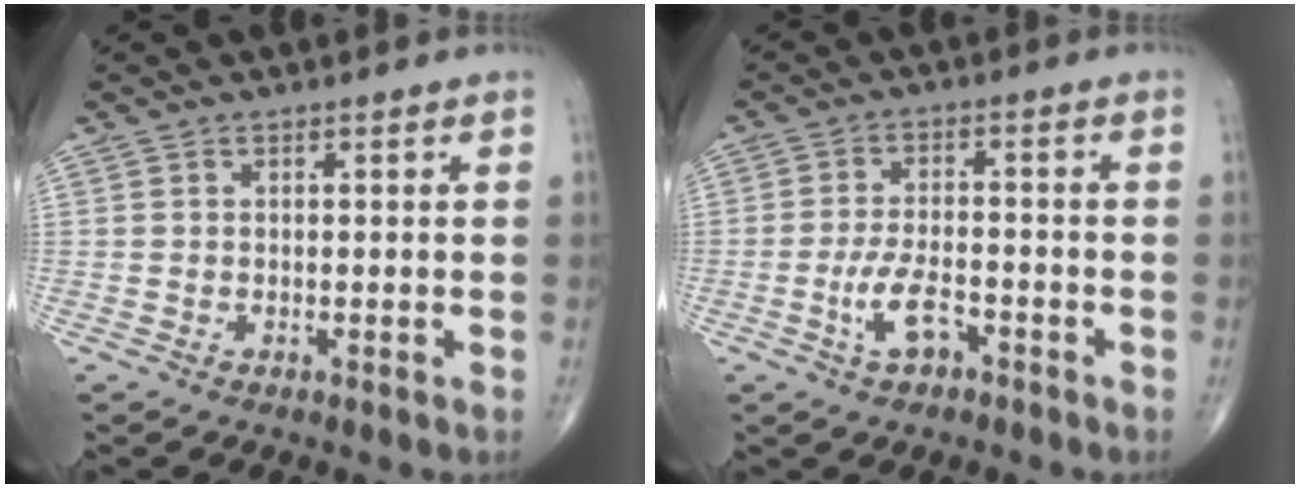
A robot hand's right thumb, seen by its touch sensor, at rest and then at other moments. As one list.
[{"total": 6.0, "force": [-2.9, 2.7, 4.5], "torque": [-0.088, 0.019, -0.052]}]